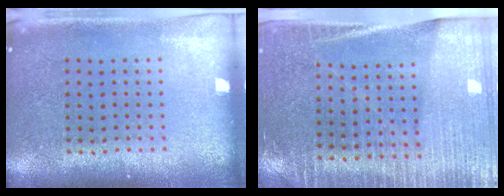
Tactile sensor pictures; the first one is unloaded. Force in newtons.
{"total": 3.4, "press": 3.1, "slide": 1.4}